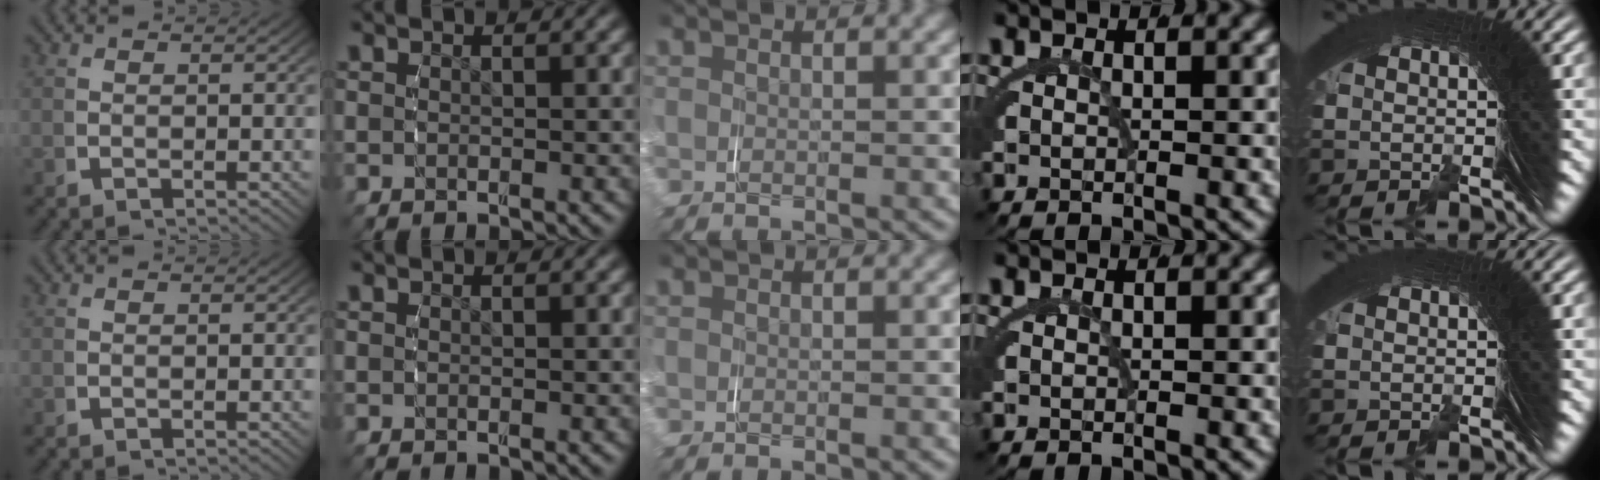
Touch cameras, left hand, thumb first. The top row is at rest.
{}